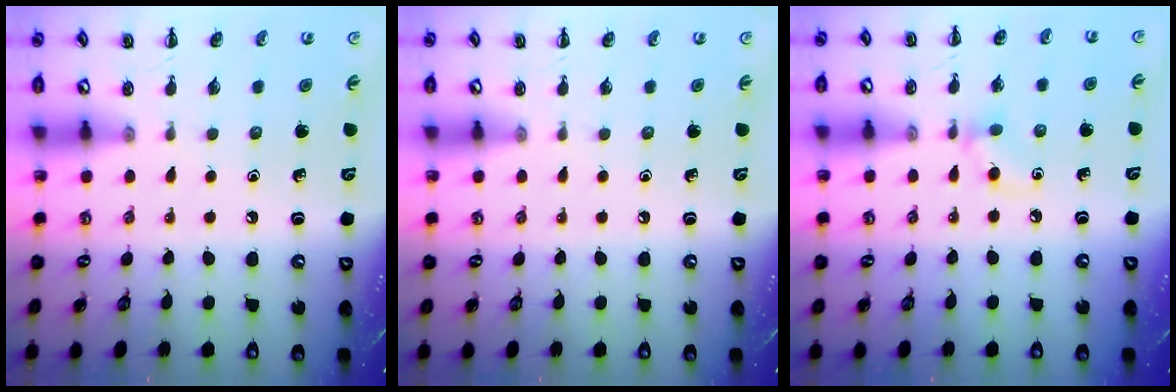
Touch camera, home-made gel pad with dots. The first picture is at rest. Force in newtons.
{"total": 0.0}
{"total": 5.9, "press": 5.6, "slide": 1.8}